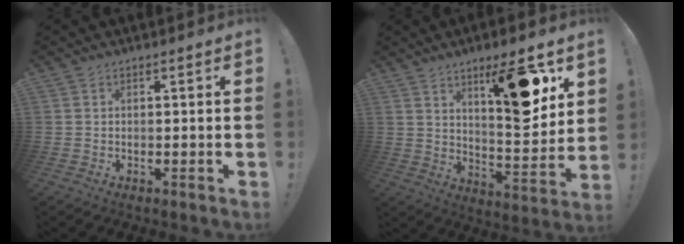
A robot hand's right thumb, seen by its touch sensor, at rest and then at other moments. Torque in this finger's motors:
{"motor_torque": [0.01, 1.83, 0.71, 0.72, 0.32]}